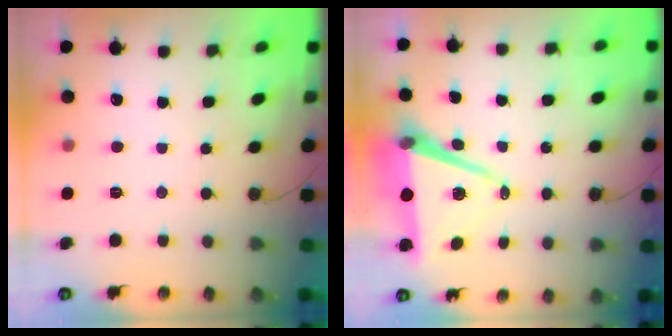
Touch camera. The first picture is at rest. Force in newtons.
{"total": 10.3, "press": 9.4, "slide": 4.3}